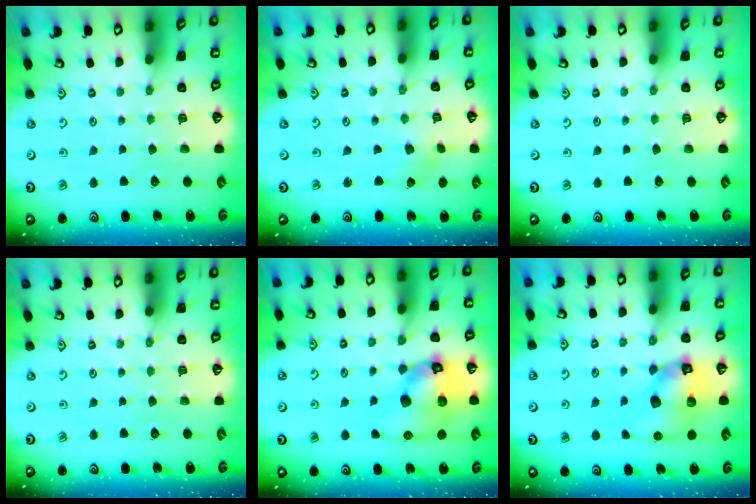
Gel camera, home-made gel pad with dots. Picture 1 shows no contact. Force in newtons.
{"total": 2.7, "press": 2.7, "slide": 0.3}
{"total": 0.0}
{"total": 0.0}
{"total": 15.9, "press": 15.7, "slide": 2.4}
{"total": 11.8, "press": 11.7, "slide": 1.9}